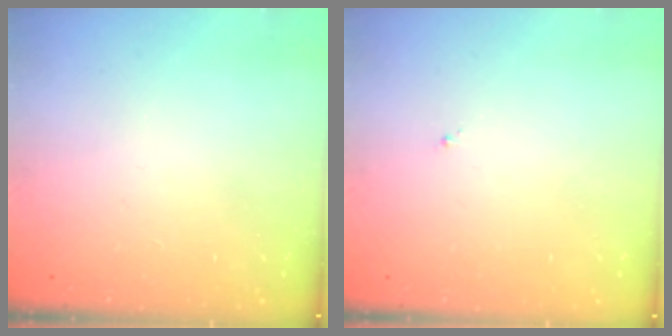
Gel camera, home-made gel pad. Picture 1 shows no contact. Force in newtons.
{"total": 0.8, "press": 0.7, "slide": 0.3}